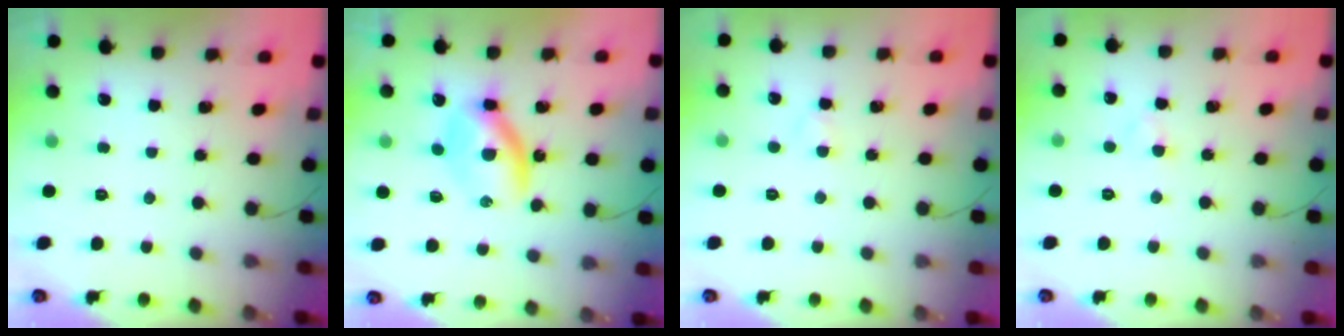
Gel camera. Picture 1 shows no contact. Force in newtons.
{"total": 6.6, "press": 6.6, "slide": 0.2}
{"total": 1.5, "press": 1.3, "slide": 0.7}
{"total": 1.7, "press": 1.5, "slide": 0.9}